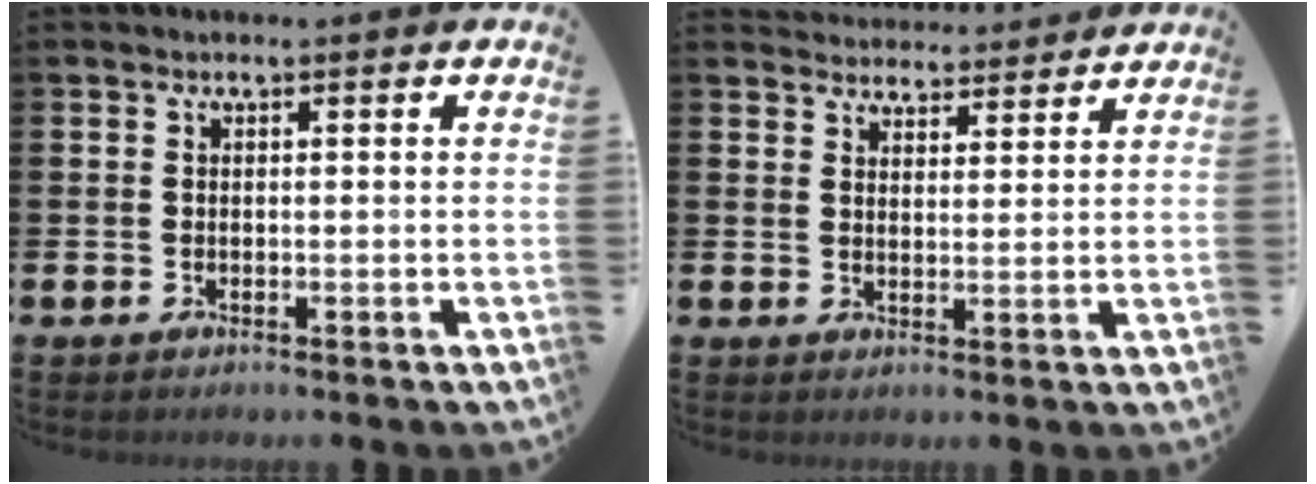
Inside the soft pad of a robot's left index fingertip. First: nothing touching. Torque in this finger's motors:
{"motor_torque": [0.73, -1.41, -0.30, -0.08]}